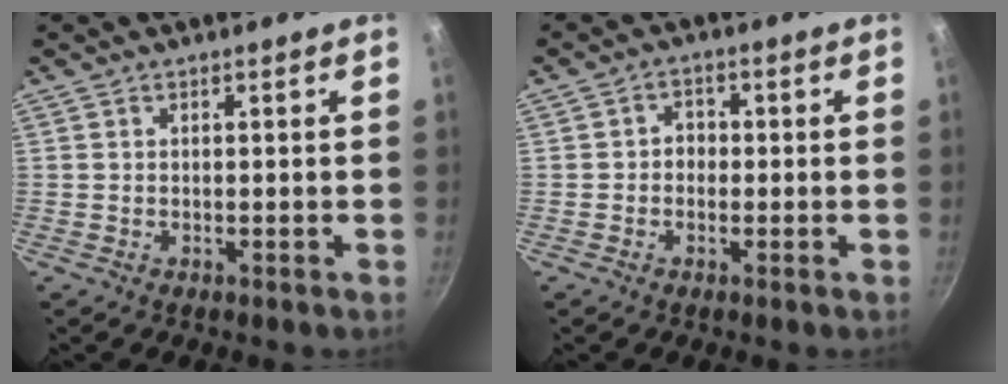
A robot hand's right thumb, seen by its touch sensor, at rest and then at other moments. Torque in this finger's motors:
{"motor_torque": [-0.26, 0.01, 0.03, 0.20, 0.01]}